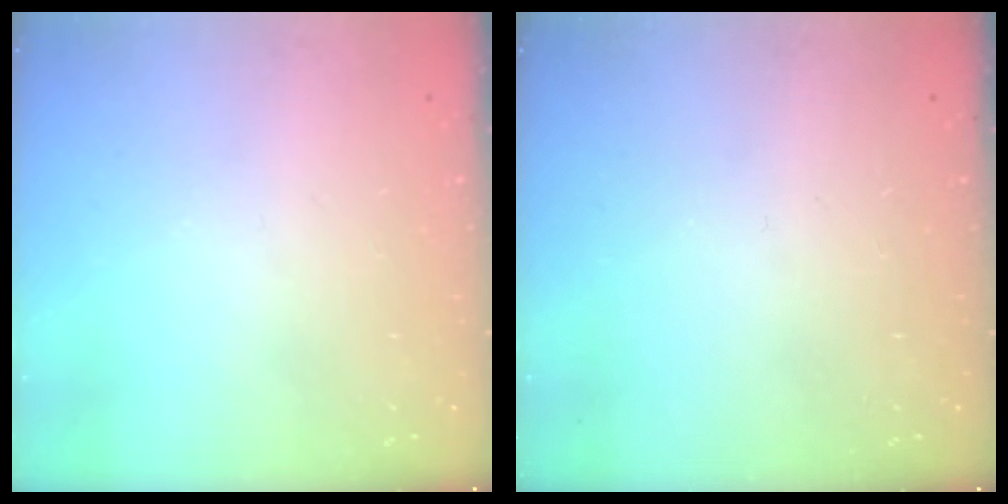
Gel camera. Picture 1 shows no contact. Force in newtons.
{"total": 0.0}